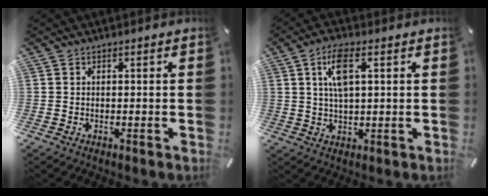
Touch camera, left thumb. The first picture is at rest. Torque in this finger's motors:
{"motor_torque": [1.09, 1.17, 0.66, -0.87, 0.09]}